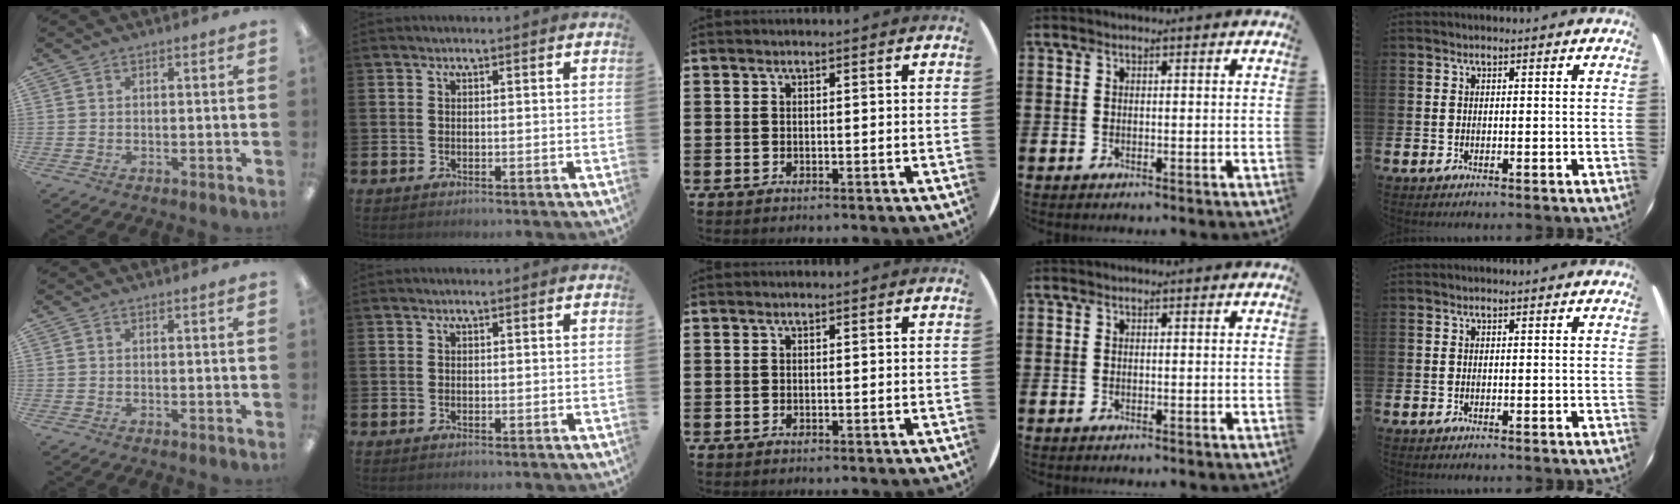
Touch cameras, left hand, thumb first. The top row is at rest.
{}